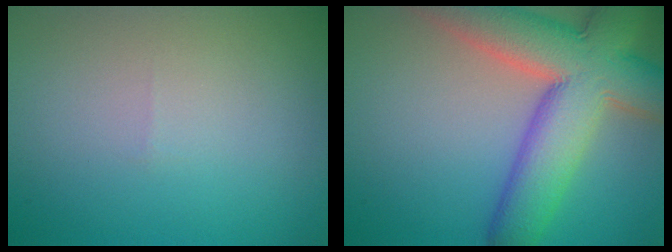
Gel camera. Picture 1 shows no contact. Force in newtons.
{"total": 11.7, "press": 11.7, "slide": 0.6}